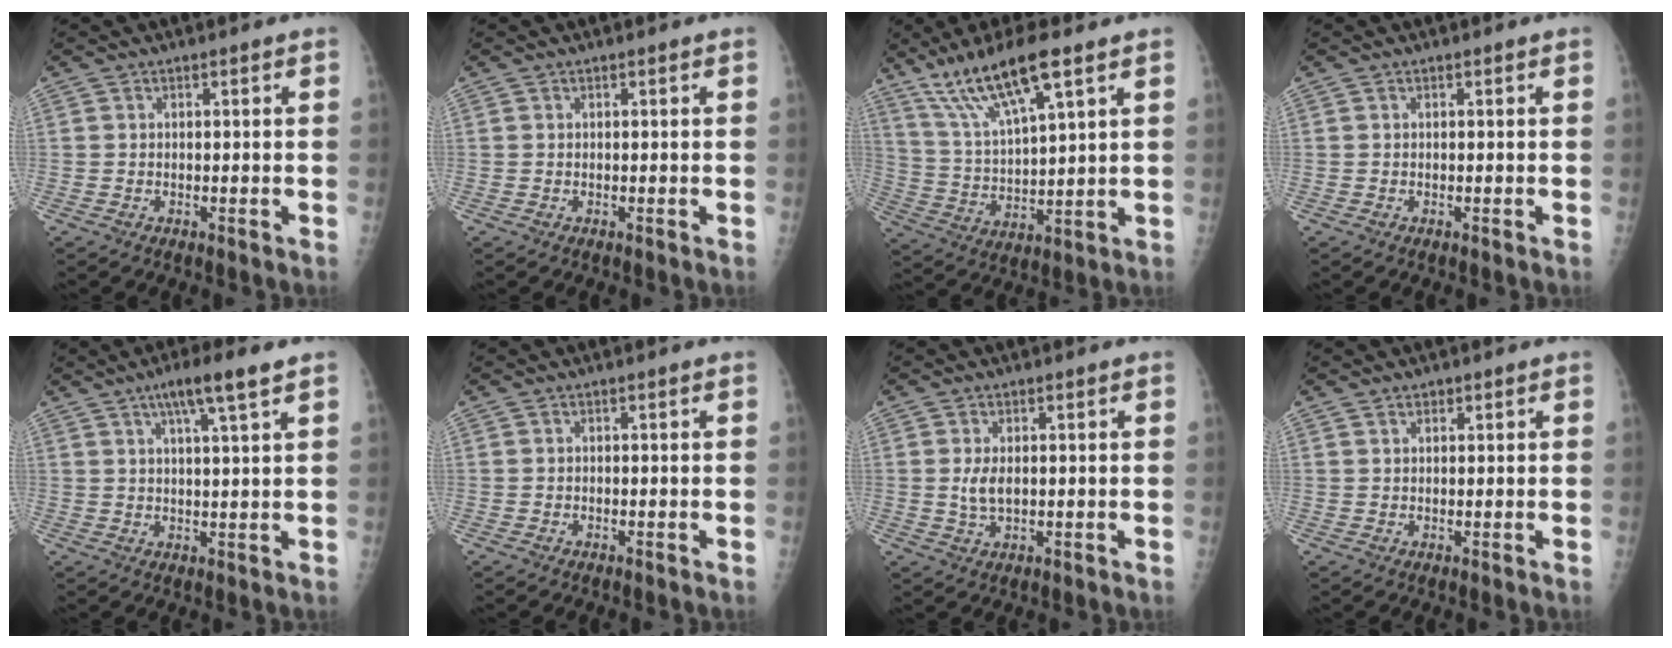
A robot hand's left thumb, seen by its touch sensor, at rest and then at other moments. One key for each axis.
{"total": 0.0}
{"total": 13.8, "fx": 8.9, "fy": 2.6, "fz": 10.2, "tx": -0.196, "ty": -0.030, "tz": 0.180}
{"total": 0.0}
{"total": 7.2, "fx": 4.3, "fy": 0.1, "fz": 5.7, "tx": -0.103, "ty": -0.010, "tz": 0.074}
{"total": 0.0}
{"total": 3.2, "fx": 0.4, "fy": 1.7, "fz": 2.6, "tx": -0.054, "ty": -0.008, "tz": 0.010}
{"total": 1.2, "fx": 0.9, "fy": 0.7, "fz": 0.2, "tx": 0.007, "ty": -0.005, "tz": 0.012}